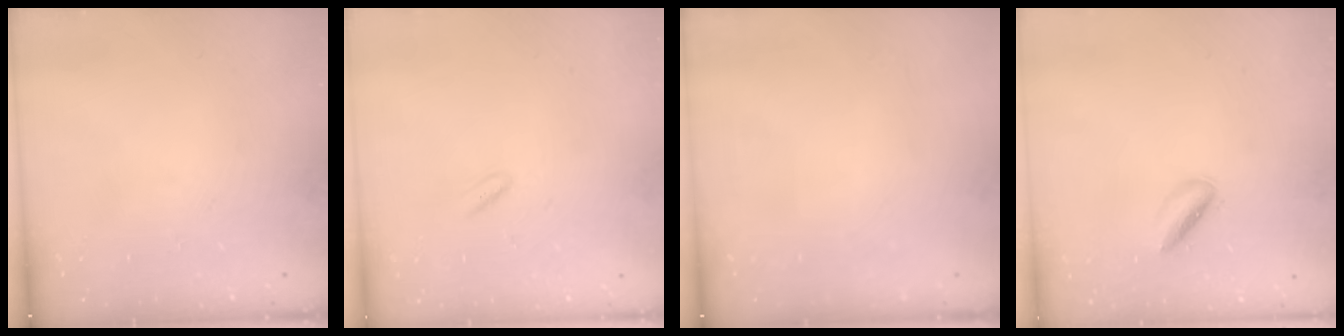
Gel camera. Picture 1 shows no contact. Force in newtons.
{"total": 2.2, "press": 2.0, "slide": 1.0}
{"total": 0.0}
{"total": 2.5, "press": 2.4, "slide": 0.3}